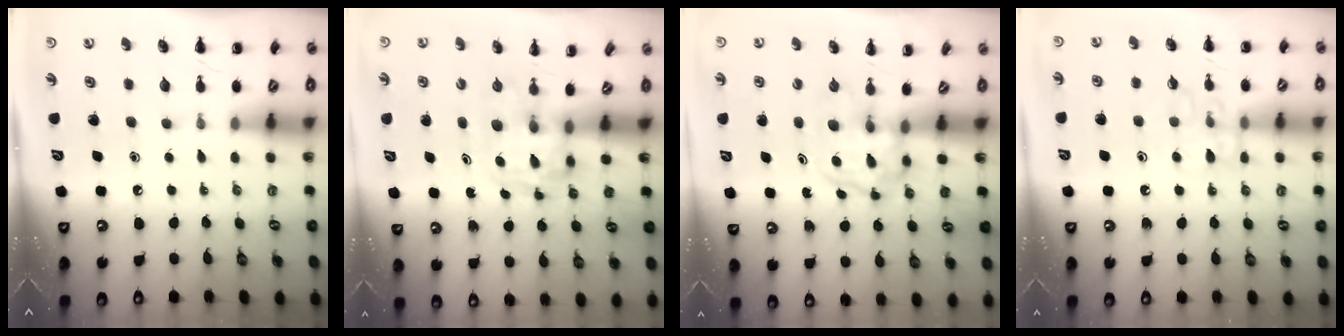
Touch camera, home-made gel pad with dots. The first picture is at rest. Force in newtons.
{"total": 3.7, "press": 3.7, "slide": 0.6}
{"total": 3.9, "press": 3.9, "slide": 0.4}
{"total": 9.8, "press": 9.8, "slide": 0.6}